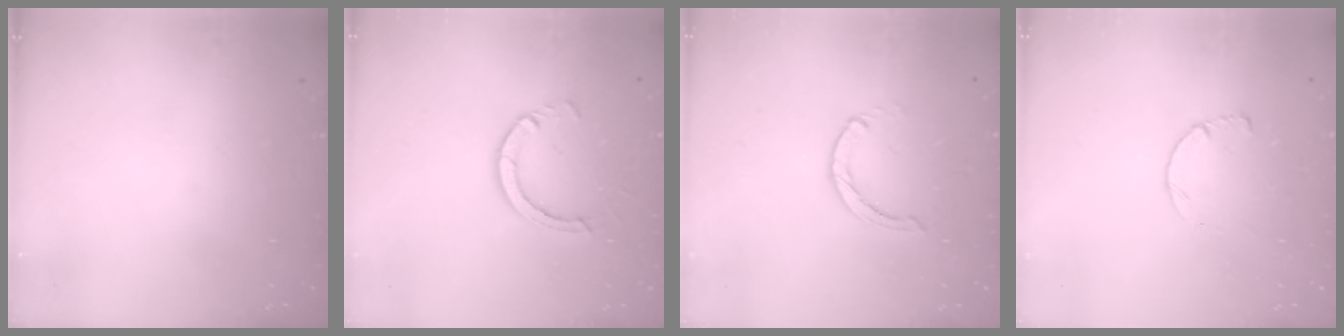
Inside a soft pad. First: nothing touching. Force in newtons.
{"total": 5.8, "press": 5.8, "slide": 0.6}
{"total": 0.0}
{"total": 2.5, "press": 2.5, "slide": 0.3}